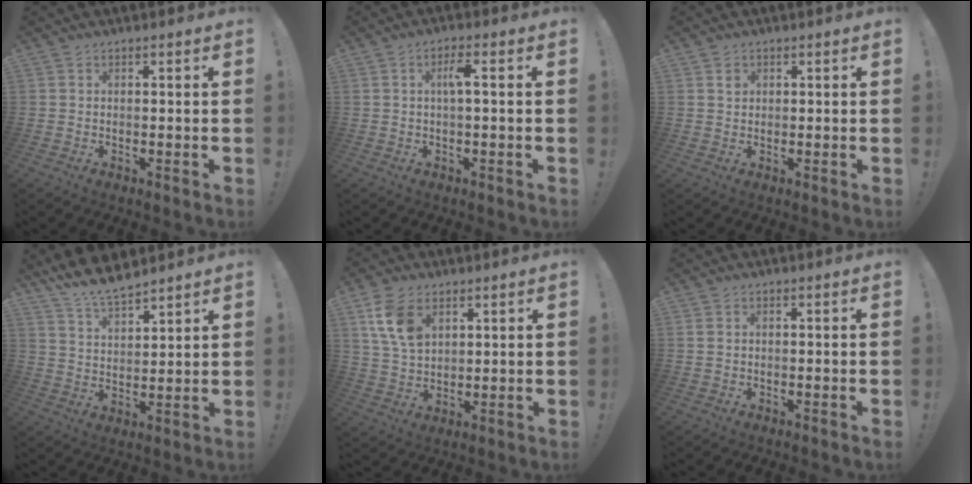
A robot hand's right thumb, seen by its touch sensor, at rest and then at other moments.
{"total": 4.2, "force": [0.4, 0.4, 4.1], "torque": [-0.079, 0.007, 0.000]}
{"total": 1.4, "force": [0.7, 1.2, 0.2], "torque": [0.011, -0.005, 0.009]}
{"total": 9.3, "force": [8.4, 2.4, 3.3], "torque": [-0.073, -0.055, 0.160]}
{"total": 10.8, "force": [5.3, 6.8, 6.4], "torque": [-0.119, -0.010, 0.102]}
{"total": 0.9, "force": [0.4, 0.7, 0.5], "torque": [-0.017, 0.005, 0.009]}